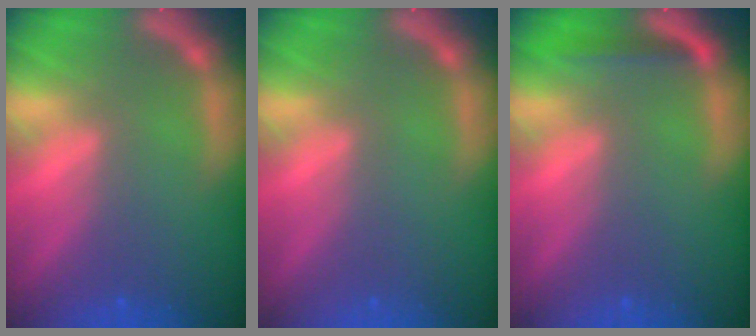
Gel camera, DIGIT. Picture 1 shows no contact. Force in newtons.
{"total": 0.0}
{"total": 1.9}